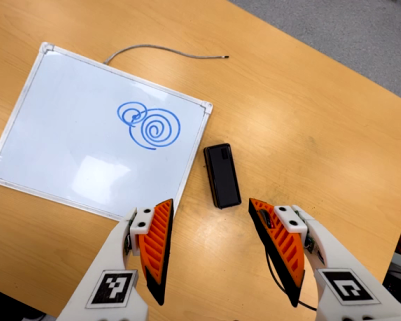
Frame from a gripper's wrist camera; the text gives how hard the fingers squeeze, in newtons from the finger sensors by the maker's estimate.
{"total": 0.0}